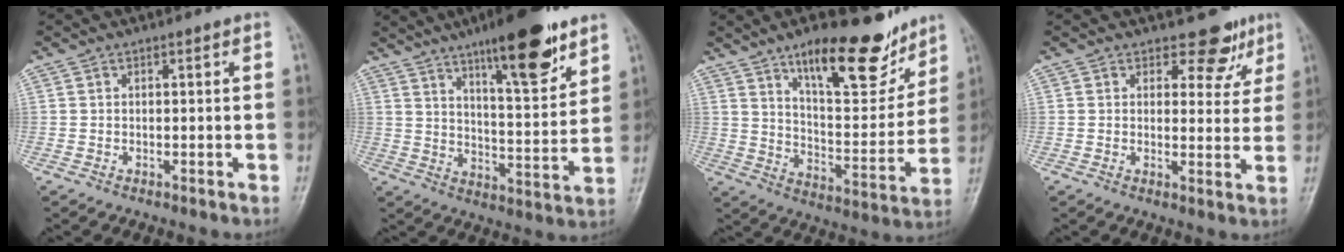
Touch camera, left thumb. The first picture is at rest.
{"total": 16.6, "force": [10.6, 4.1, 12.2], "torque": [-0.159, -0.060, 0.168]}
{"total": 18.7, "force": [12.6, 6.6, 12.2], "torque": [-0.133, -0.078, 0.204]}
{"total": 5.6, "force": [4.1, 3.4, 1.8], "torque": [0.011, -0.026, 0.044]}